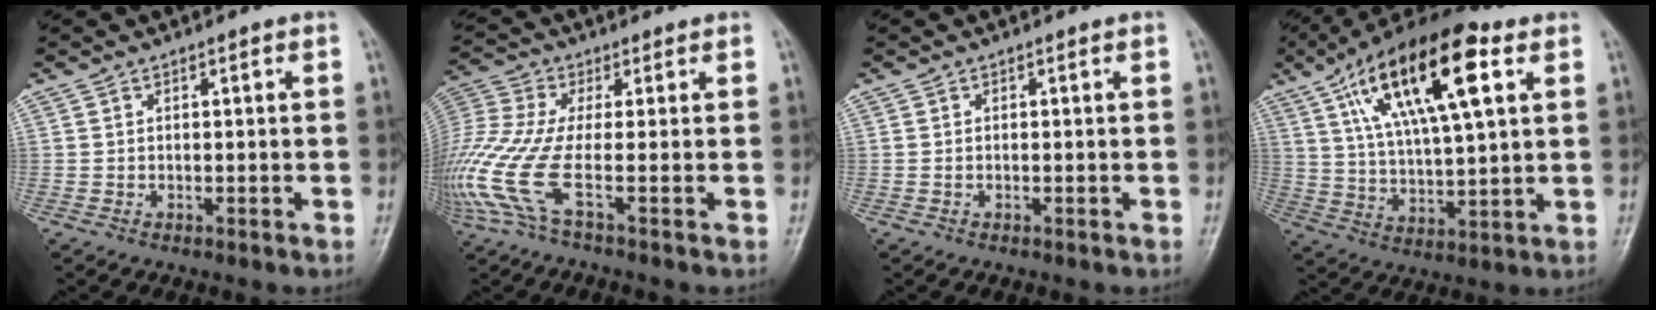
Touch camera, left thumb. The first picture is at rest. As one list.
[{"total": 11.4, "force": [-3.2, 2.1, 10.7], "torque": [-0.286, 0.008, -0.077]}, {"total": 0.0}, {"total": 21.0, "force": [8.8, 7.3, 17.6], "torque": [-0.296, -0.008, 0.151]}]